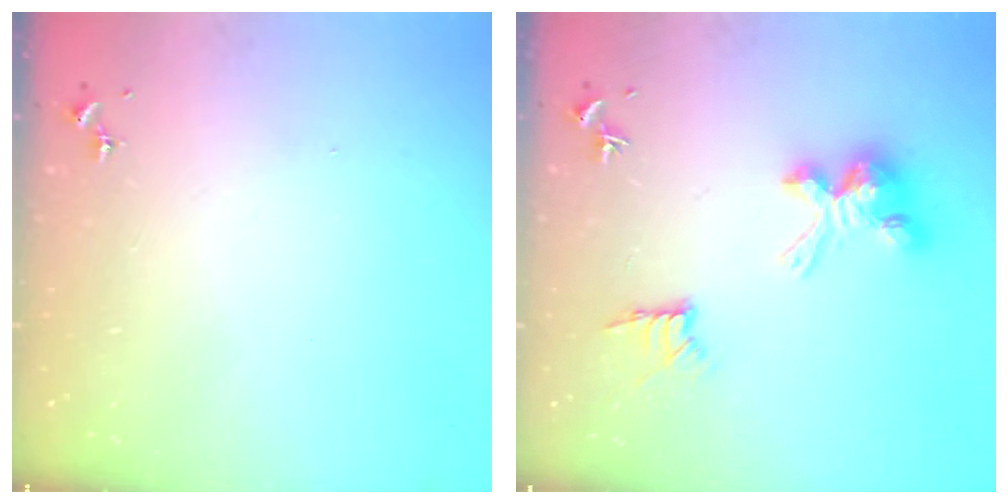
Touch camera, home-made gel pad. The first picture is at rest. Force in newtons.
{"total": 12.1, "press": 12.1, "slide": 0.1}